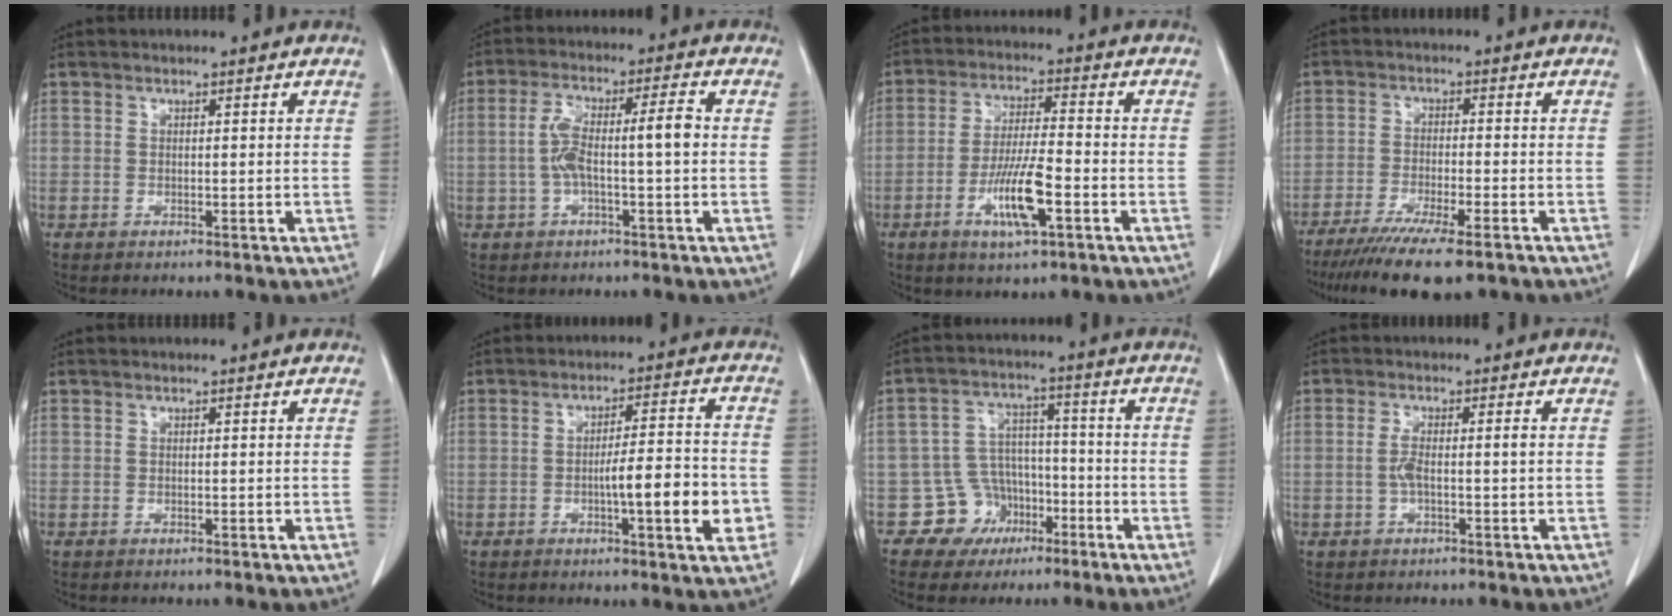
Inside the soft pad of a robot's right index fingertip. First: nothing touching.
{"total": 7.5, "force": [-0.6, 1.2, 7.4], "torque": [-0.147, 0.028, -0.010]}
{"total": 9.1, "force": [-3.6, 1.2, 8.3], "torque": [-0.160, -0.007, -0.065]}
{"total": 11.8, "force": [-8.8, 1.3, 7.7], "torque": [-0.122, -0.027, -0.137]}
{"total": 0.0}
{"total": 9.8, "force": [-2.6, 1.1, 9.4], "torque": [-0.135, 0.005, -0.038]}
{"total": 7.4, "force": [-3.7, 6.4, 0.3], "torque": [0.007, 0.024, -0.052]}
{"total": 2.9, "force": [-0.5, 0.3, 2.9], "torque": [-0.062, 0.003, -0.009]}